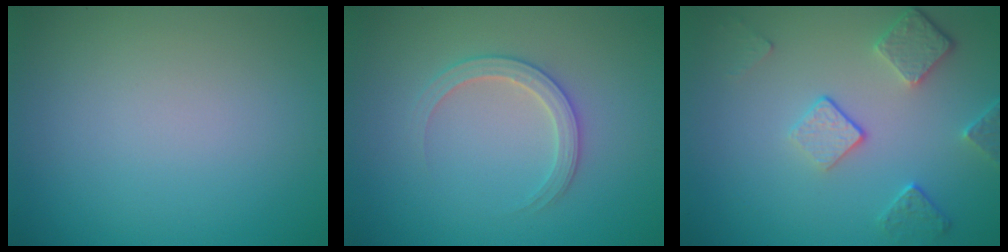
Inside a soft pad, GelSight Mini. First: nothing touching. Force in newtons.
{"total": 2.5, "press": 2.5, "slide": 0.3}
{"total": 3.9, "press": 3.1, "slide": 2.4}